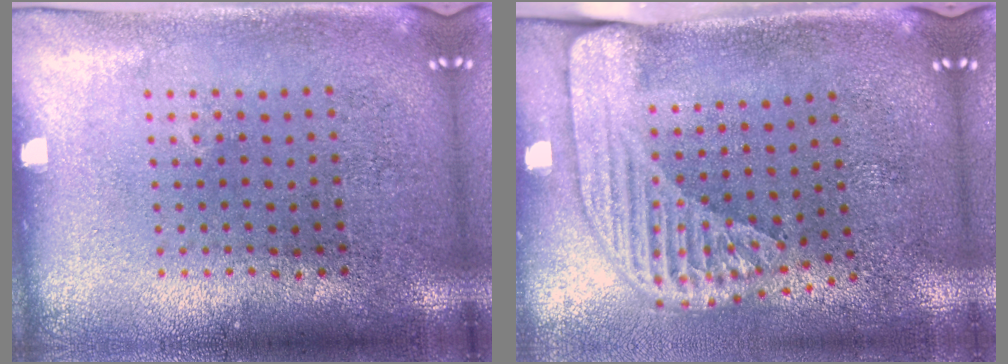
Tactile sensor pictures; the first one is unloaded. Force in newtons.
{"total": 2.3, "press": 1.8, "slide": 1.5}